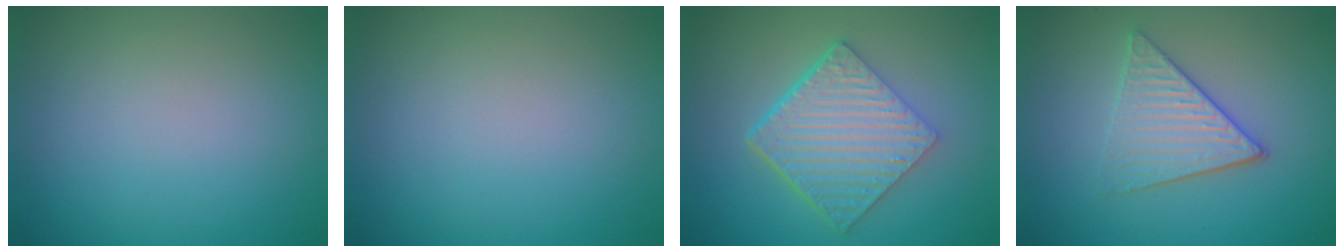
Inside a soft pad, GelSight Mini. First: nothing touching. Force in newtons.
{"total": 0.0}
{"total": 7.0, "press": 4.7, "slide": 5.2}
{"total": 3.9, "press": 3.4, "slide": 2.0}